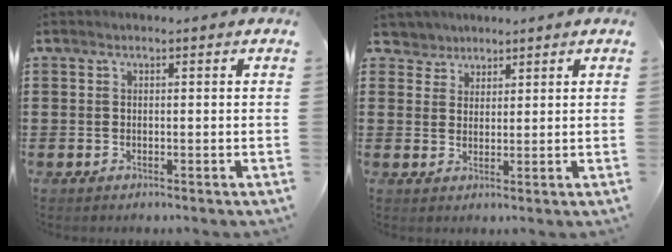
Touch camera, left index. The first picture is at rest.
{"total": 3.4, "force": [2.6, 2.1, -0.2], "torque": [-0.014, 0.004, 0.049]}